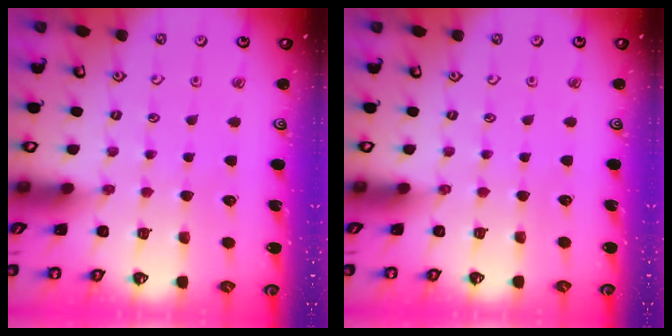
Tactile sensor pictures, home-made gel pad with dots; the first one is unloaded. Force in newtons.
{"total": 0.0}